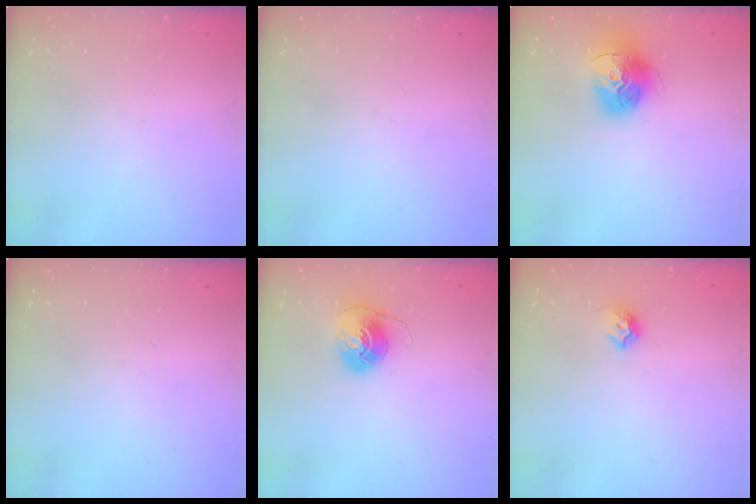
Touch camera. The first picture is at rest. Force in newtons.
{"total": 0.0}
{"total": 16.0, "press": 16.0, "slide": 1.5}
{"total": 0.0}
{"total": 7.7, "press": 7.7, "slide": 0.2}
{"total": 7.1, "press": 7.0, "slide": 0.8}